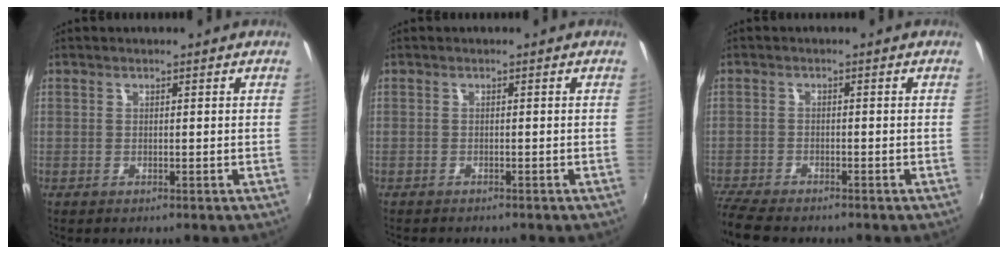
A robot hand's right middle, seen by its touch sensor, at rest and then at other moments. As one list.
[{"total": 1.8, "force": [-1.7, 0.4, 0.5], "torque": [-0.017, -0.010, -0.027]}, {"total": 7.1, "force": [-6.4, 1.4, 2.9], "torque": [-0.086, -0.033, -0.119]}]